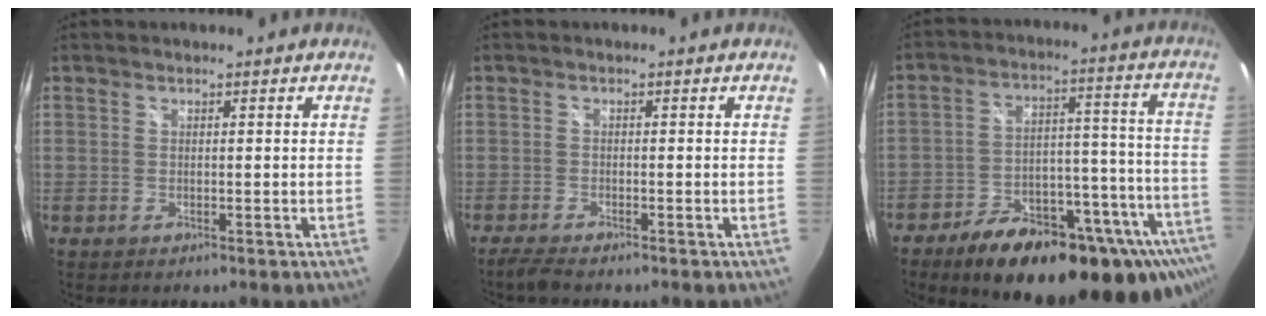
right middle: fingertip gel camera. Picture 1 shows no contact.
{"total": 2.9, "force": [-2.5, 0.2, 1.5], "torque": [-0.040, -0.008, -0.047]}
{"total": 30.2, "force": [-21.5, 11.1, 18.0], "torque": [-0.226, 0.016, -0.283]}